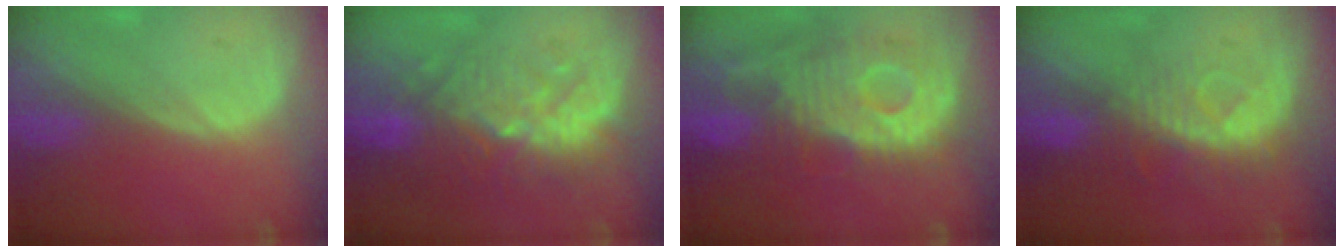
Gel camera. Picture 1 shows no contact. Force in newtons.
{"total": 9.9, "press": 9.5, "slide": 2.5}
{"total": 12.0, "press": 10.8, "slide": 5.3}
{"total": 8.2, "press": 7.4, "slide": 3.5}